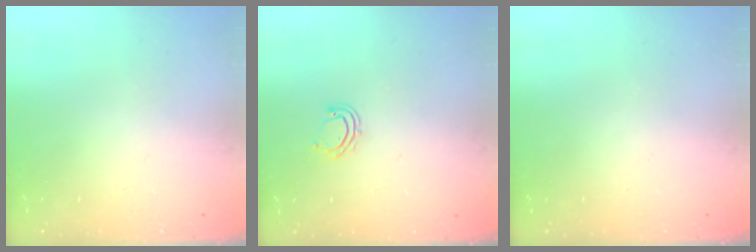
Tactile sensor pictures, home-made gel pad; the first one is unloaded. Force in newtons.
{"total": 5.9, "press": 5.8, "slide": 1.3}
{"total": 0.0}